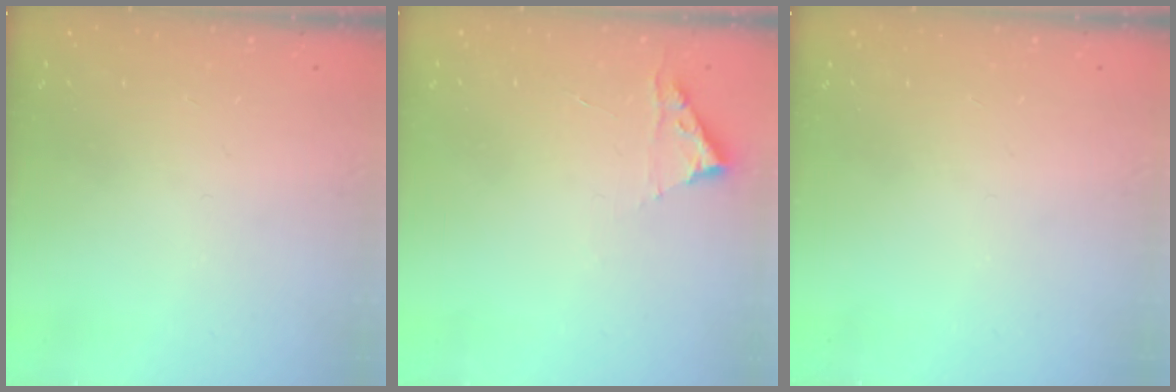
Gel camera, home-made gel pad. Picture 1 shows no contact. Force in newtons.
{"total": 2.8, "press": 2.8, "slide": 0.3}
{"total": 0.0}